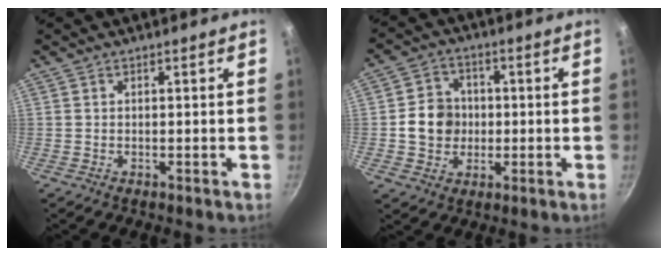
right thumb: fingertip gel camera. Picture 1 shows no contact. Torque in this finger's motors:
{"motor_torque": [0.35, 1.63, 0.51, -0.39, 0.06]}